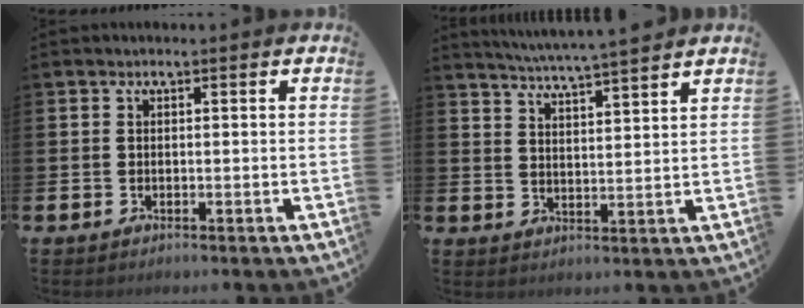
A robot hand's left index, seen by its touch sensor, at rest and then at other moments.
{"total": 5.5, "force": [5.4, -0.6, 1.1], "torque": [-0.037, -0.035, 0.094]}